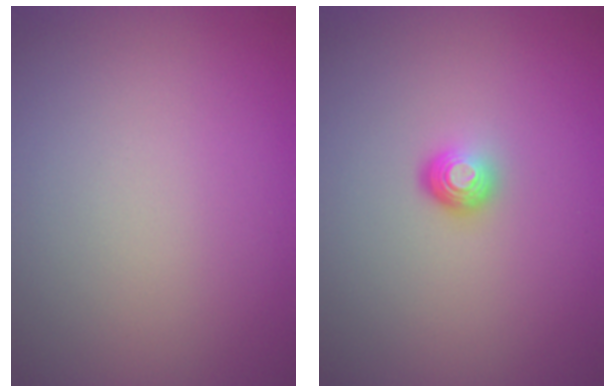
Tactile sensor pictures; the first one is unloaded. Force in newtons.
{"total": 1.6, "press": 1.0, "slide": 1.3}